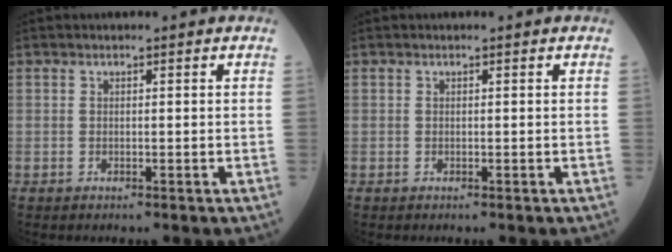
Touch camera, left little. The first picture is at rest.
{"total": 0.0}